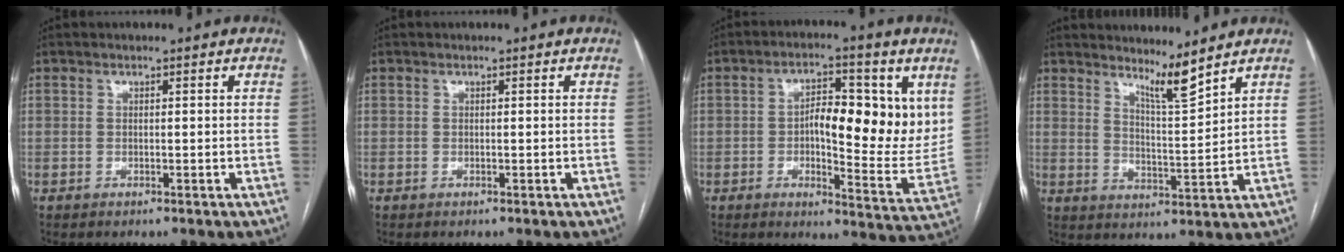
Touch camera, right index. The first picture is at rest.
{"total": 0.0}
{"total": 14.1, "force": [3.0, 5.3, 12.7], "torque": [-0.165, 0.010, 0.045]}
{"total": 5.2, "force": [4.5, -0.9, 2.3], "torque": [-0.043, -0.027, 0.084]}